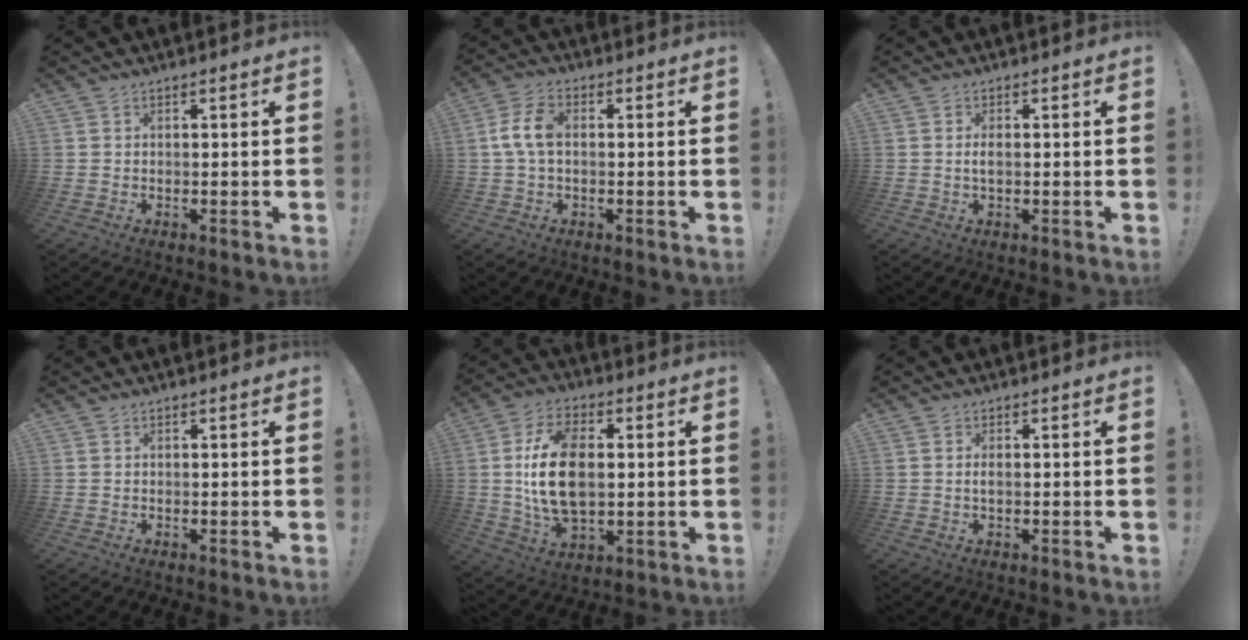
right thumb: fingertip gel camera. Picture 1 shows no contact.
{"total": 7.3, "force": [0.1, 4.1, 6.0], "torque": [-0.125, 0.009, 0.004]}
{"total": 1.8, "force": [-0.2, 0.6, 1.7], "torque": [-0.023, -0.002, -0.006]}
{"total": 0.0}
{"total": 17.5, "force": [1.1, 10.6, 13.8], "torque": [-0.260, -0.003, 0.015]}
{"total": 1.2, "force": [-0.2, 0.3, 1.1], "torque": [-0.013, -0.003, -0.005]}